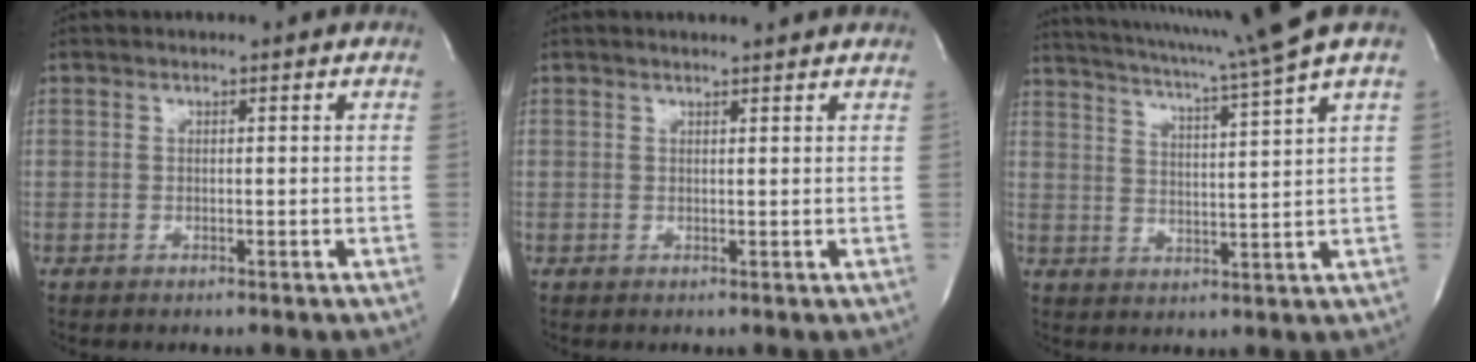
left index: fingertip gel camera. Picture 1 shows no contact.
{"total": 3.6, "force": [3.5, 0.0, 1.1], "torque": [-0.020, 0.011, 0.038]}
{"total": 12.8, "force": [10.7, -2.8, 6.5], "torque": [-0.116, -0.030, 0.154]}